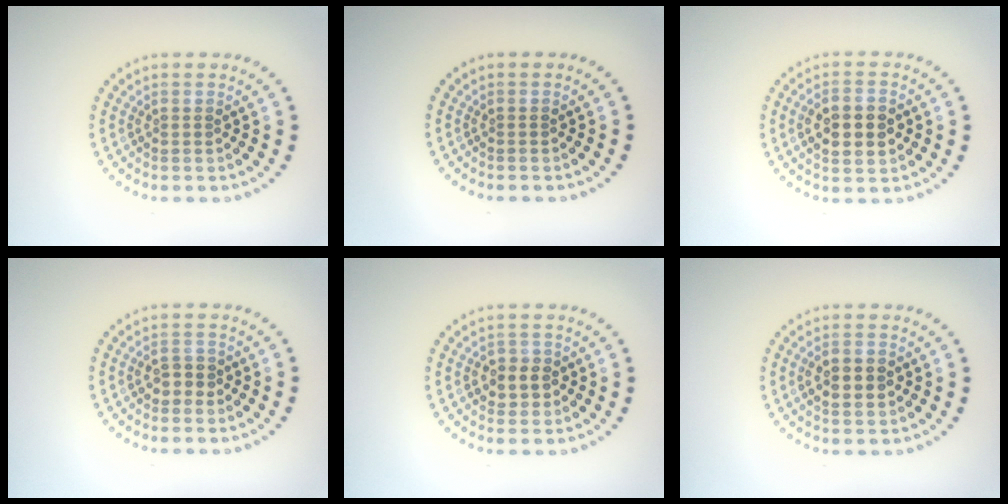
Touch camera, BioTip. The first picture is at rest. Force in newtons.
{"total": 0.0}
{"total": 4.6, "press": 4.6, "slide": 0.2}
{"total": 1.9, "press": 1.8, "slide": 0.5}
{"total": 2.3, "press": 2.3, "slide": 0.6}
{"total": 3.0, "press": 3.0, "slide": 0.1}